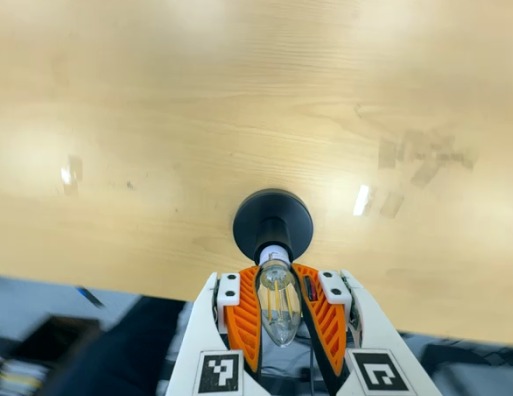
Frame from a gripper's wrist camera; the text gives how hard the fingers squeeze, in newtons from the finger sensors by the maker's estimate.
{"total": 27.2, "left": 29.1, "right": 25.2}